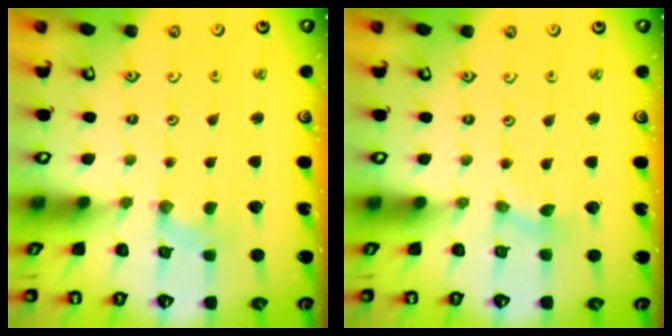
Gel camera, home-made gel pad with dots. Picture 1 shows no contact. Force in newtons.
{"total": 0.7, "press": 0.7, "slide": 0.1}